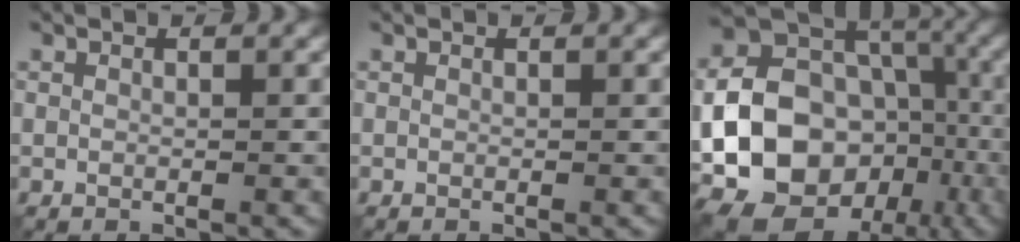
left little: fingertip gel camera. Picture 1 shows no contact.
{"total": 0.0}
{"total": 20.4, "force": [-5.1, 17.0, 10.1], "torque": [-0.202, -0.026, -0.083]}